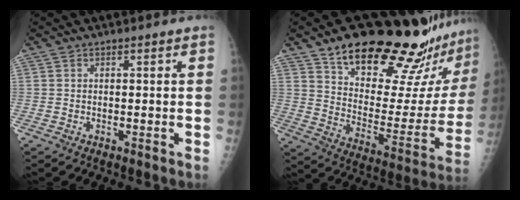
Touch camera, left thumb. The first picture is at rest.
{"total": 27.2, "force": [21.6, 7.4, 14.7], "torque": [-0.170, -0.124, 0.310]}